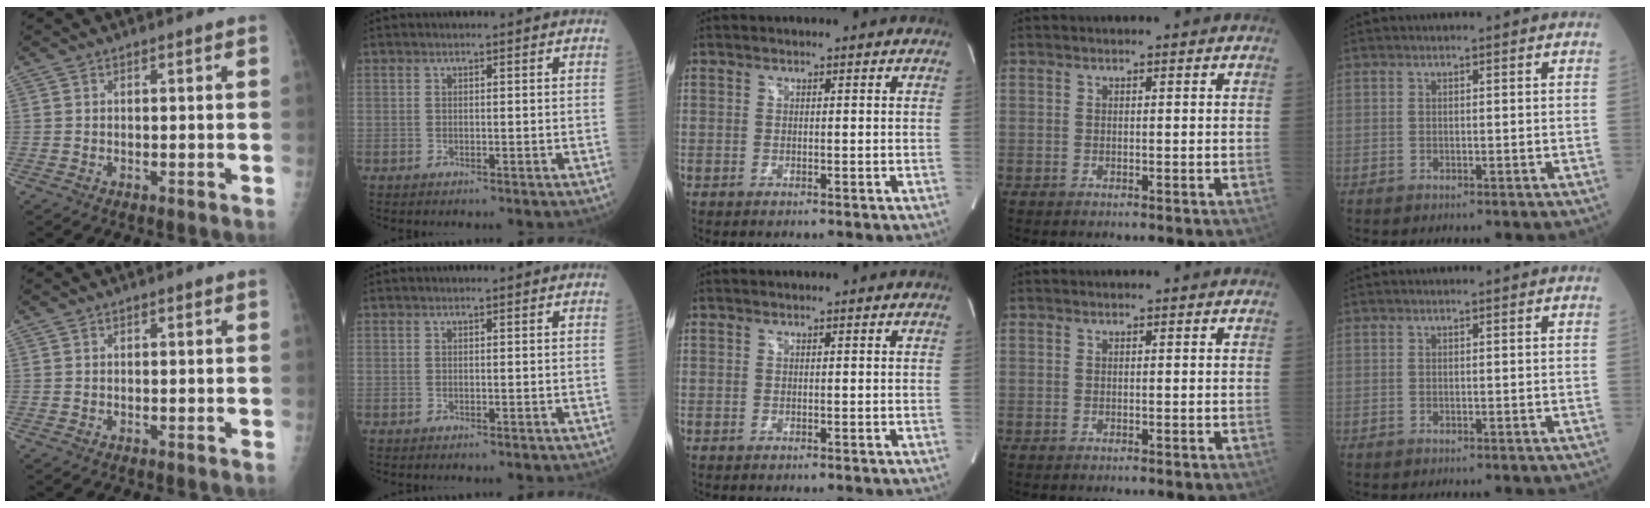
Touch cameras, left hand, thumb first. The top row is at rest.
{}